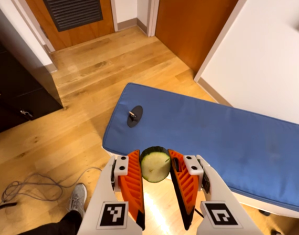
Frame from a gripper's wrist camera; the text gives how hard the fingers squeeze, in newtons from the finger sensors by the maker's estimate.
{"total": 9.6, "left": 9.3, "right": 9.9}